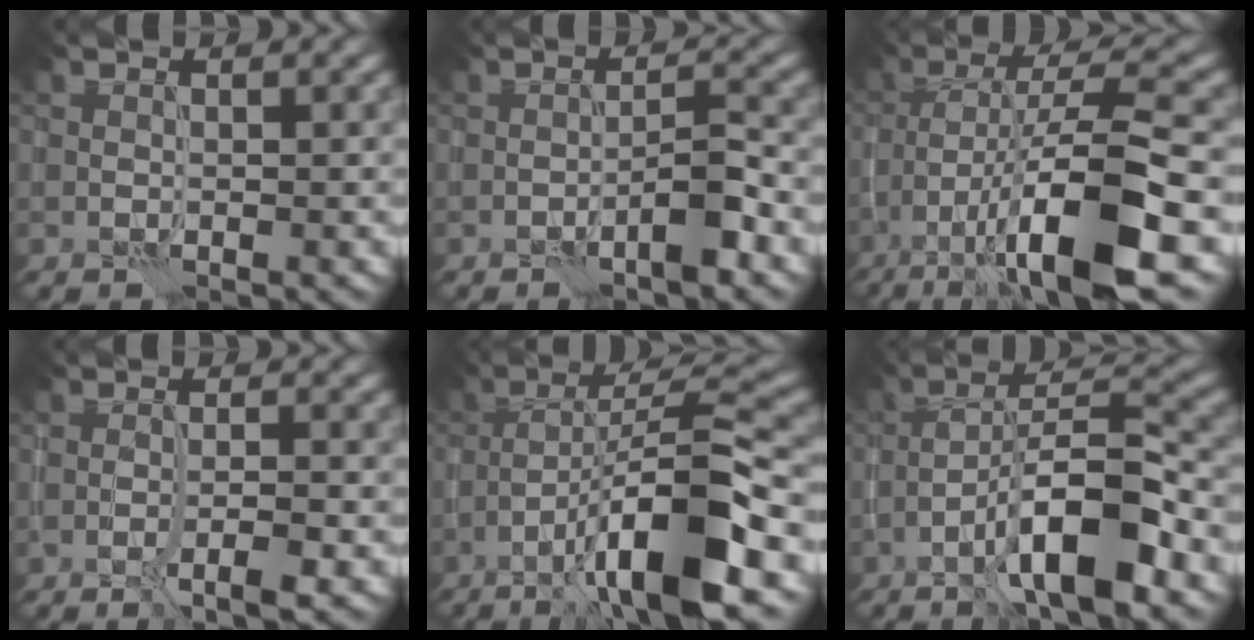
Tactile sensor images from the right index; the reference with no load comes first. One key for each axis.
{"total": 2.7, "fx": -1.6, "fy": 0.3, "fz": 2.1, "tx": -0.032, "ty": 0.015, "tz": -0.031}
{"total": 12.0, "fx": -5.8, "fy": 2.8, "fz": 10.2, "tx": -0.183, "ty": 0.007, "tz": -0.094}
{"total": 2.5, "fx": -1.3, "fy": 0.2, "fz": 2.2, "tx": -0.034, "ty": 0.006, "tz": -0.025}
{"total": 10.9, "fx": -4.8, "fy": 1.9, "fz": 9.6, "tx": -0.145, "ty": 0.023, "tz": -0.082}
{"total": 8.7, "fx": -4.2, "fy": 1.9, "fz": 7.4, "tx": -0.117, "ty": 0.022, "tz": -0.075}